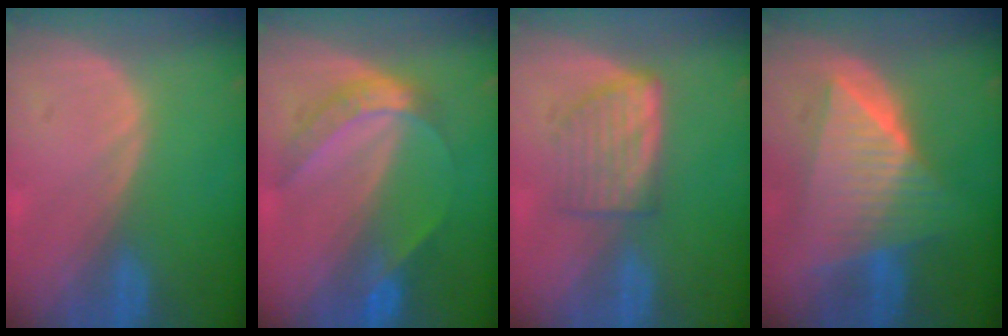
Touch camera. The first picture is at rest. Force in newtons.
{"total": 6.2, "press": 5.3, "slide": 3.3}
{"total": 5.9, "press": 5.4, "slide": 2.4}
{"total": 9.9, "press": 9.8, "slide": 0.6}